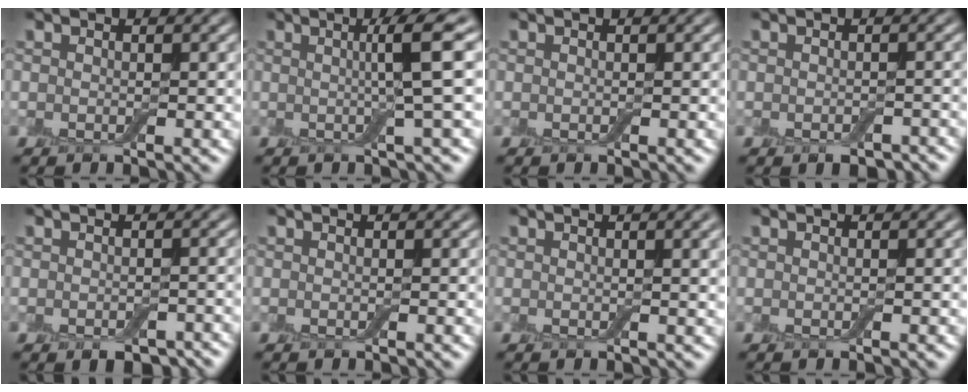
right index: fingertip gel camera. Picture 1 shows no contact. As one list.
[{"total": 4.9, "force": [0.7, 0.4, 4.9], "torque": [-0.071, 0.008, 0.009]}, {"total": 0.0}, {"total": 1.9, "force": [-1.2, 1.0, 1.1], "torque": [-0.016, -0.003, -0.013]}, {"total": 2.8, "force": [-1.7, 1.4, 1.7], "torque": [-0.022, -0.006, -0.017]}, {"total": 0.0}, {"total": 2.8, "force": [1.0, 0.9, 2.5], "torque": [-0.021, 0.006, 0.011]}, {"total": 0.0}]